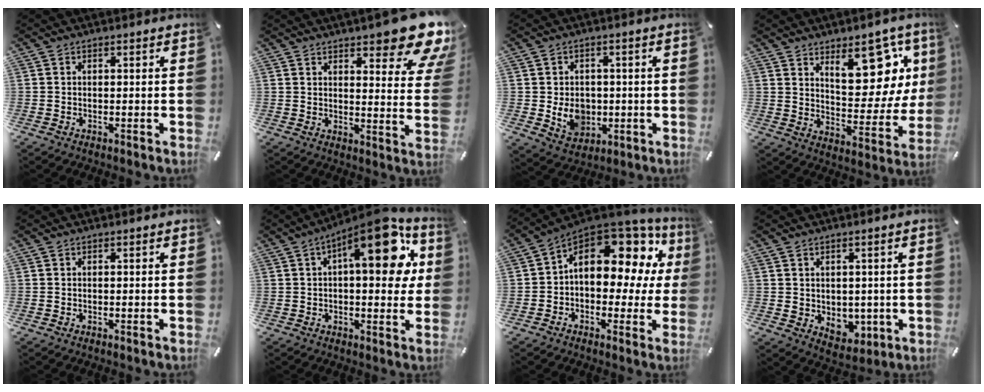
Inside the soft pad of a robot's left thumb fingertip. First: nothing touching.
{"total": 13.7, "force": [10.2, 4.2, 8.1], "torque": [-0.096, -0.085, 0.171]}
{"total": 7.8, "force": [-0.9, 6.7, 4.0], "torque": [-0.071, 0.004, -0.014]}
{"total": 16.9, "force": [10.0, 8.8, 10.4], "torque": [-0.127, -0.070, 0.173]}
{"total": 0.0}
{"total": 17.1, "force": [6.0, 7.1, 14.4], "torque": [-0.179, -0.031, 0.091]}
{"total": 15.5, "force": [5.8, 9.6, 10.7], "torque": [-0.153, -0.039, 0.097]}
{"total": 5.0, "force": [1.3, 4.6, 1.6], "torque": [-0.003, -0.007, 0.026]}